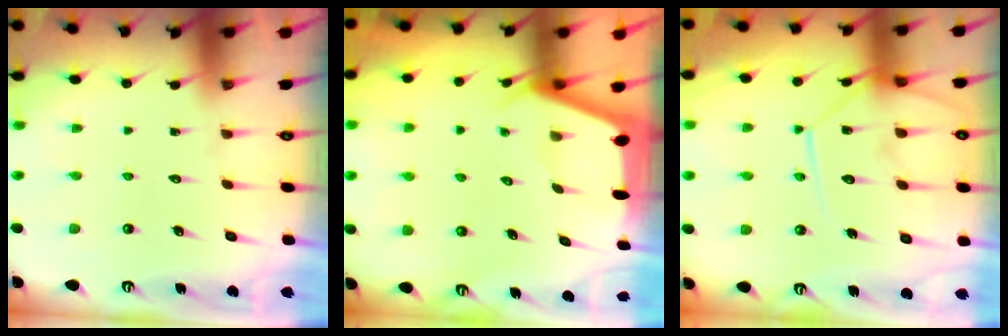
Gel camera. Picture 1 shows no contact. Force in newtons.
{"total": 2.2, "press": 2.2, "slide": 0.3}
{"total": 14.0, "press": 14.0, "slide": 1.5}